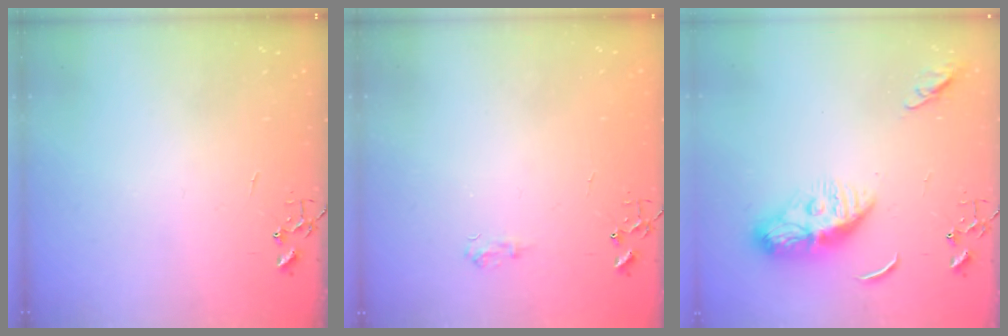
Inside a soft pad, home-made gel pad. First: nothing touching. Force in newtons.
{"total": 5.7, "press": 5.7, "slide": 0.6}
{"total": 11.4, "press": 11.3, "slide": 1.0}